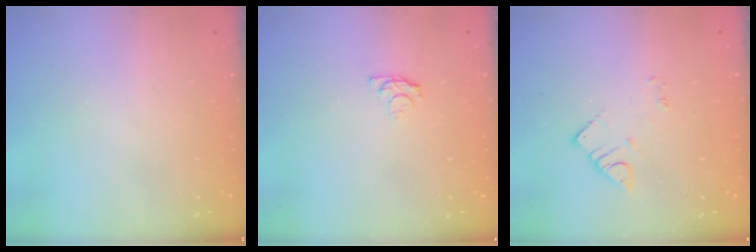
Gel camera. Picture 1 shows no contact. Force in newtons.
{"total": 4.0, "press": 4.0, "slide": 0.4}
{"total": 2.7, "press": 2.7, "slide": 0.4}